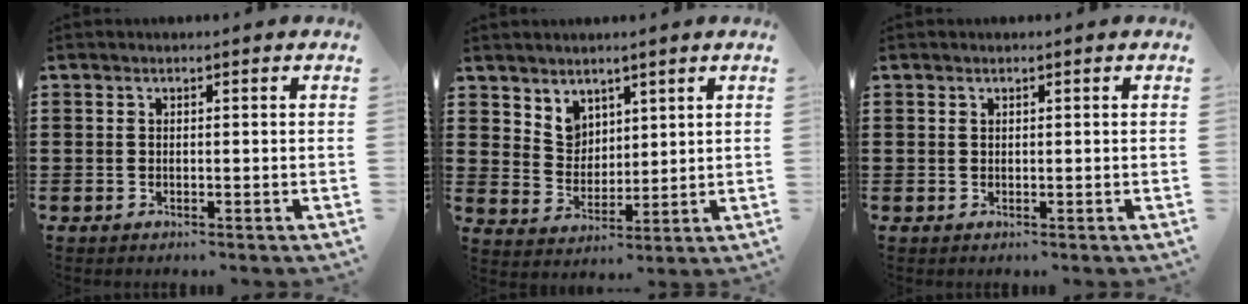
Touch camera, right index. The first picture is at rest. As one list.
[{"total": 4.6, "force": [3.3, 3.1, 0.2], "torque": [-0.025, -0.001, 0.063]}, {"total": 0.0}]